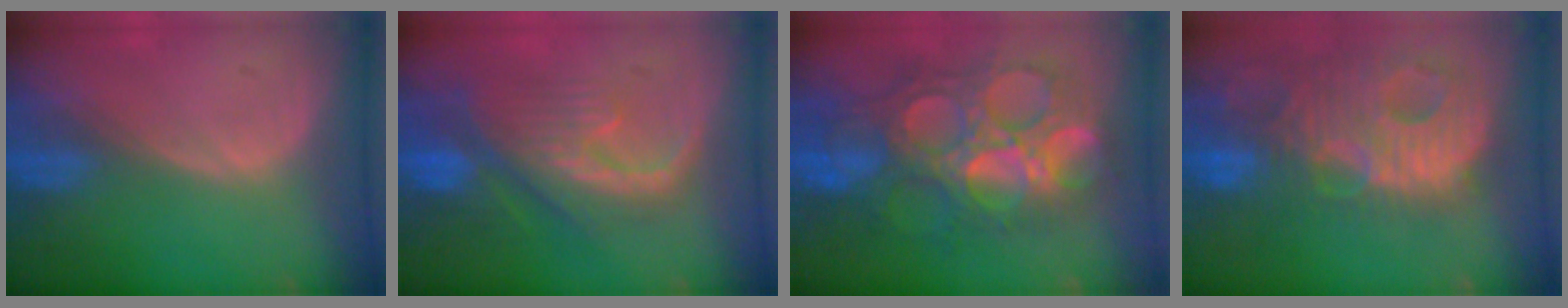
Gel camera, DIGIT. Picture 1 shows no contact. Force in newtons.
{"total": 9.9, "press": 9.0, "slide": 4.1}
{"total": 13.5, "press": 13.4, "slide": 1.5}
{"total": 14.1, "press": 12.2, "slide": 7.0}